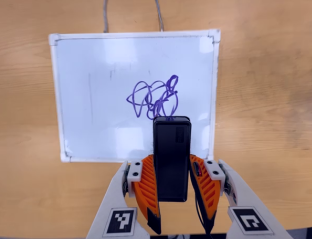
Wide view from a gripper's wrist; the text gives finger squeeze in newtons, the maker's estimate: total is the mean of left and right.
{"total": 4.3, "left": 2.8, "right": 5.7}